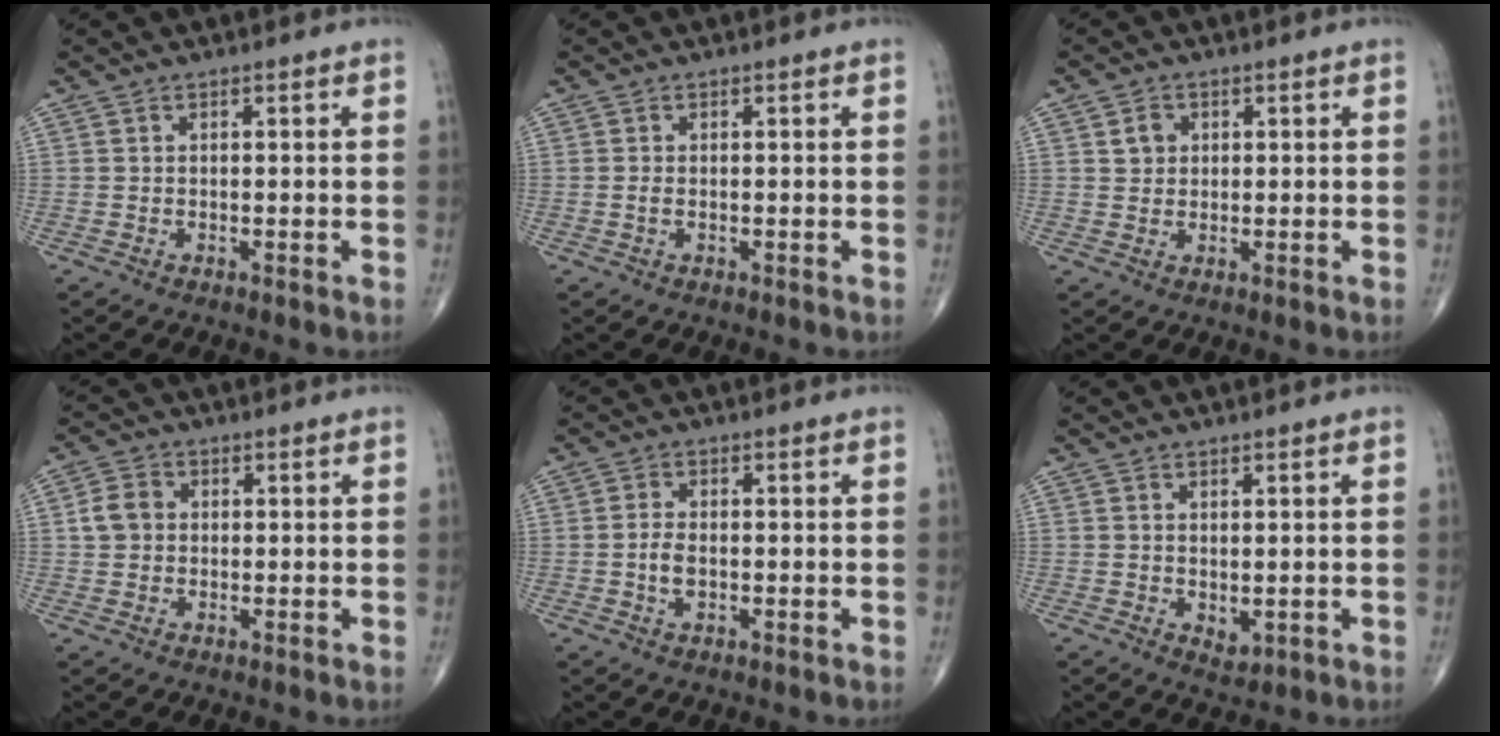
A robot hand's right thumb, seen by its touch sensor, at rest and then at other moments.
{"total": 0.8, "force": [-0.1, 0.4, 0.7], "torque": [-0.016, -0.001, -0.002]}
{"total": 2.8, "force": [0.9, 2.4, 1.1], "torque": [-0.005, -0.003, 0.014]}
{"total": 4.4, "force": [0.4, 3.7, 2.3], "torque": [-0.038, 0.009, 0.003]}
{"total": 3.3, "force": [-0.5, 1.9, 2.7], "torque": [-0.051, 0.004, -0.012]}
{"total": 2.1, "force": [-0.1, 1.3, 1.7], "torque": [-0.019, -0.007, 0.005]}